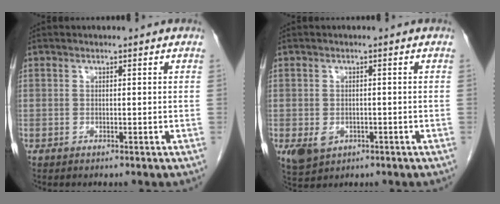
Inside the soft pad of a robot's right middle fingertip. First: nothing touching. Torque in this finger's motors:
{"motor_torque": [0.52, -0.63, 0.09, 0.04]}